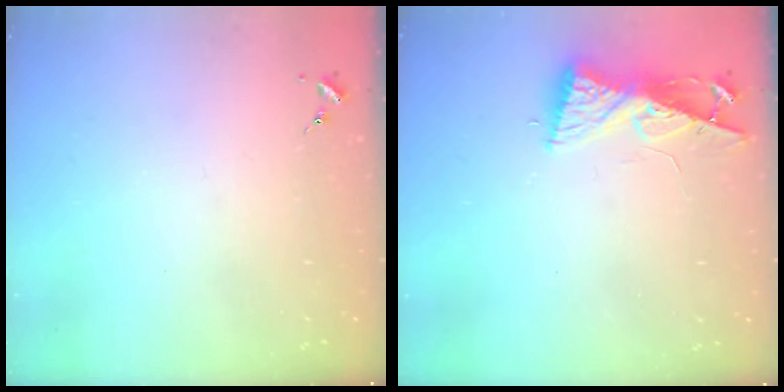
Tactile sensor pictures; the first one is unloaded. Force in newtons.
{"total": 8.4, "press": 8.4, "slide": 0.8}